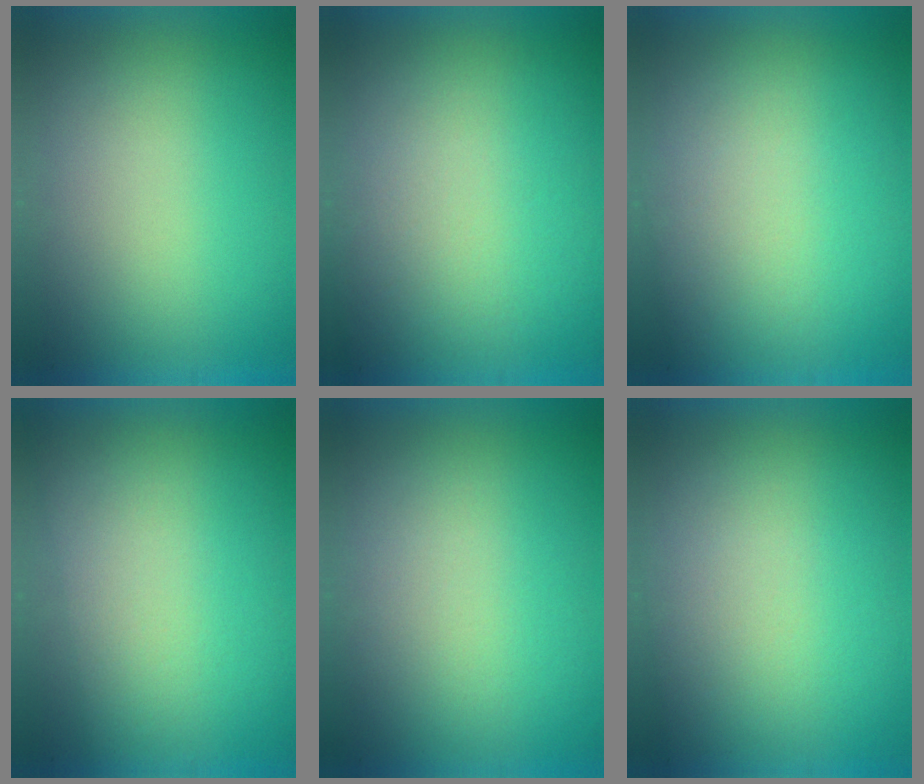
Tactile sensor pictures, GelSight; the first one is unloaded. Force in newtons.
{"total": 4.5}
{"total": 3.2}
{"total": 2.8}
{"total": 2.5}
{"total": 2.9}